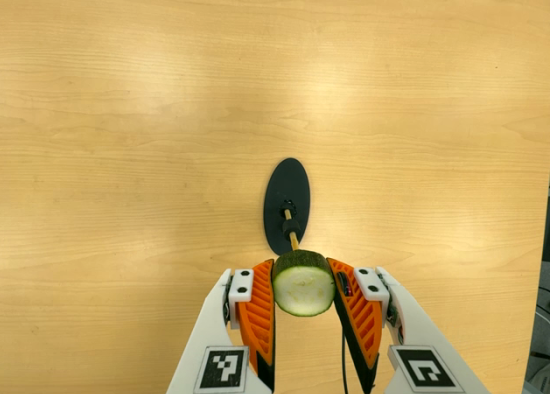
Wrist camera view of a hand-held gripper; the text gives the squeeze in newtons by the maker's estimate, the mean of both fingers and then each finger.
{"total": 13.0, "left": 12.3, "right": 13.7}